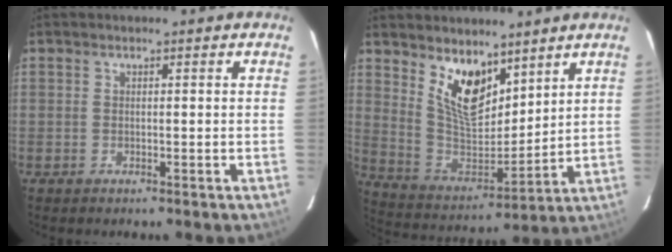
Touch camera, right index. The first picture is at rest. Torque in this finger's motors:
{"motor_torque": [0.21, 0.36, 0.26, 0.09]}